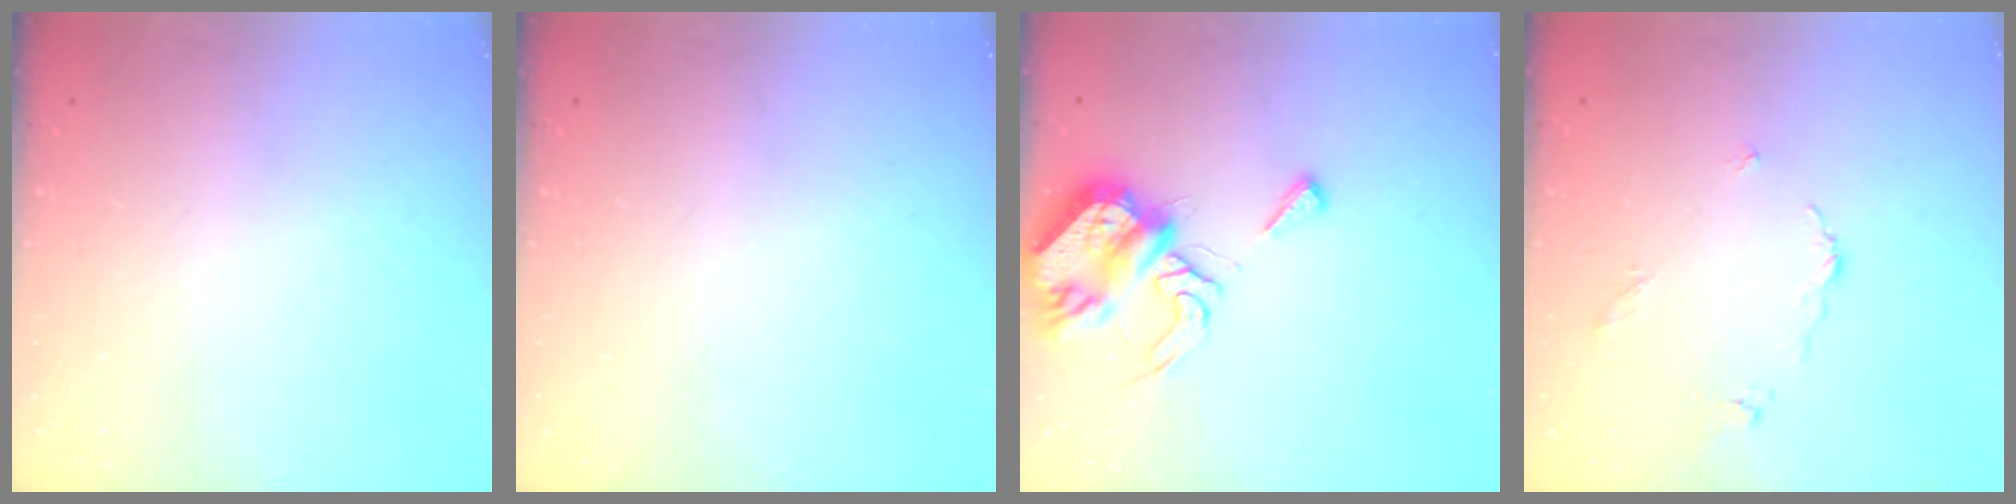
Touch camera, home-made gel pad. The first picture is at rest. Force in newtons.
{"total": 0.0}
{"total": 8.4, "press": 8.4, "slide": 0.4}
{"total": 2.2, "press": 2.2, "slide": 0.4}